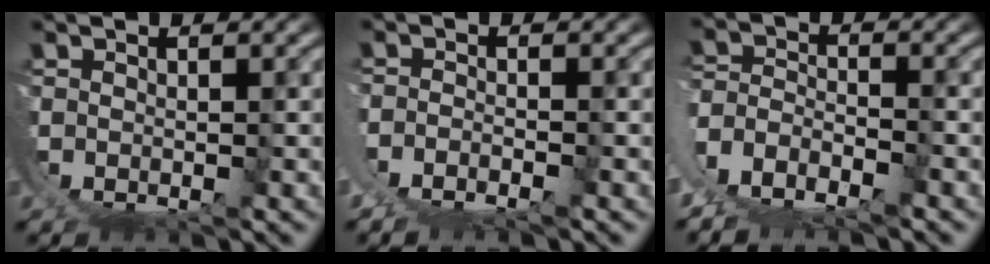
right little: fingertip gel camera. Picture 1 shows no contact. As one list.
[{"total": 2.9, "force": [-0.6, 2.3, 1.8], "torque": [-0.037, -0.008, -0.009]}, {"total": 8.9, "force": [-0.4, 7.9, 3.9], "torque": [-0.123, -0.033, -0.011]}]